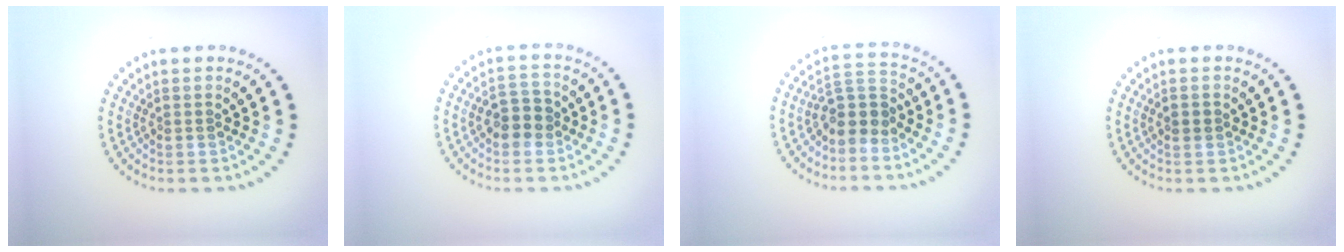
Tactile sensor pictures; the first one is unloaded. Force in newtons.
{"total": 2.9, "press": 2.8, "slide": 0.4}
{"total": 3.4, "press": 2.8, "slide": 1.8}
{"total": 0.7, "press": 0.7, "slide": 0.1}